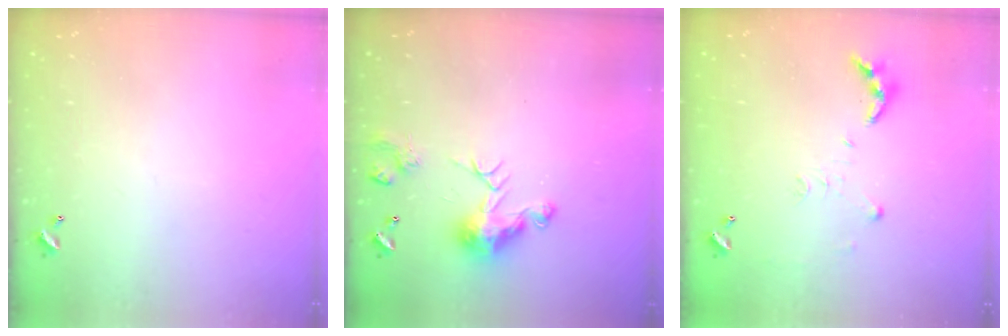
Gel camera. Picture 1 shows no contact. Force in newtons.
{"total": 7.8, "press": 7.7, "slide": 0.7}
{"total": 7.0, "press": 7.0, "slide": 0.5}